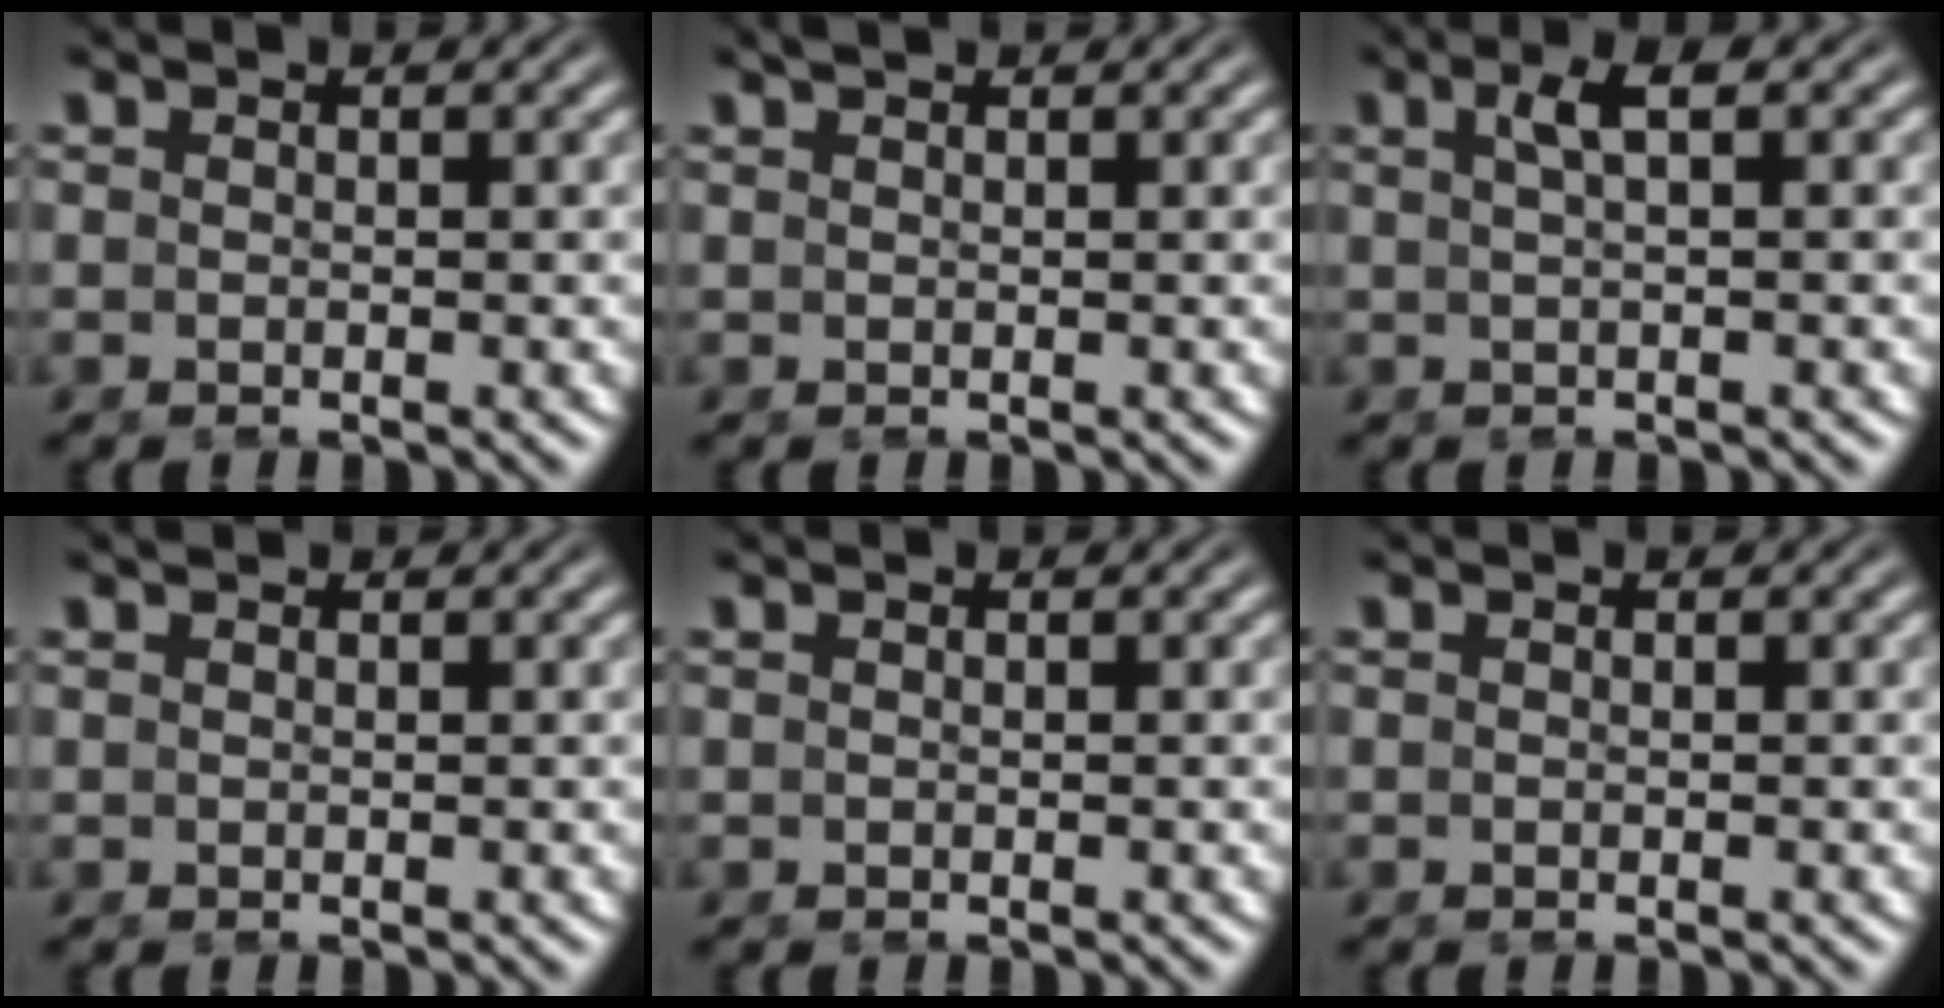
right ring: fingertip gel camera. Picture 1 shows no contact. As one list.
[{"total": 1.0, "force": [0.9, -0.2, 0.1], "torque": [0.002, 0.003, 0.018]}, {"total": 2.1, "force": [0.7, 0.2, 2.0], "torque": [-0.029, 0.012, 0.011]}, {"total": 0.7, "force": [0.6, -0.2, 0.0], "torque": [0.006, 0.001, 0.013]}, {"total": 0.0}, {"total": 0.0}]